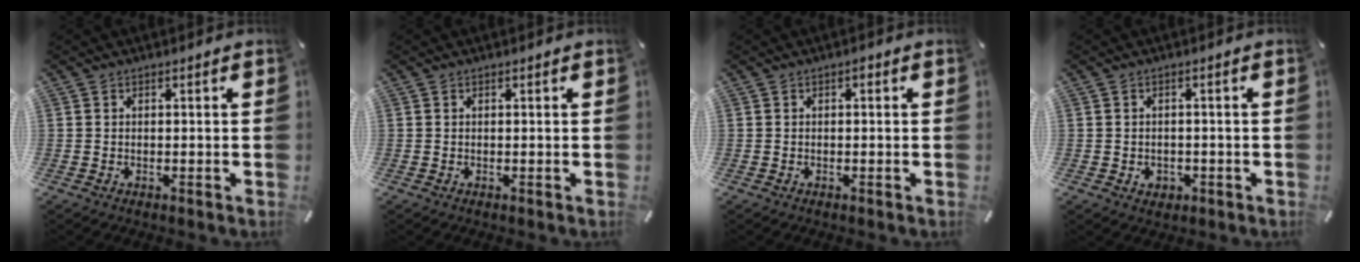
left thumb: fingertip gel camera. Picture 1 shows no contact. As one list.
[{"total": 0.0}, {"total": 0.7, "force": [0.1, 0.4, 0.6], "torque": [-0.011, 0.005, 0.000]}, {"total": 2.3, "force": [-0.6, 2.0, 0.8], "torque": [-0.008, 0.000, -0.015]}]